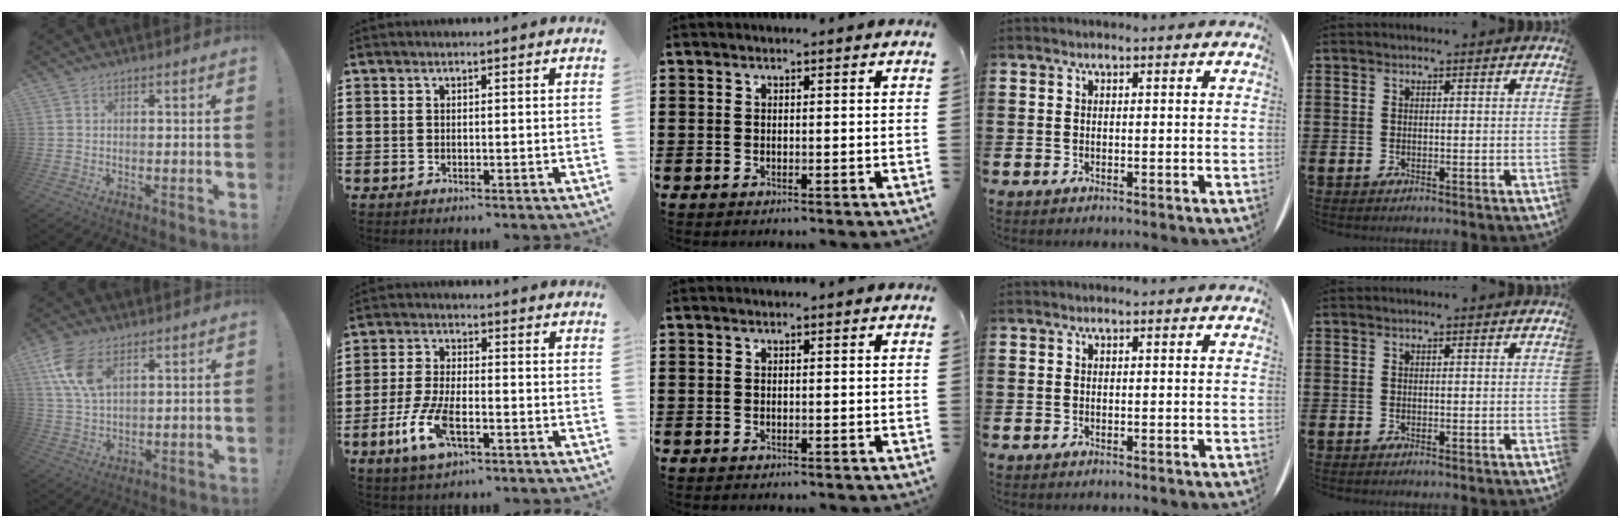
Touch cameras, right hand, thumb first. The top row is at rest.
{"thumb": {"total": 11.0, "force": [5.5, 5.9, 7.4], "torque": [-0.154, -0.009, 0.105]}, "index": {"total": 8.0, "force": [-3.3, 2.9, 6.7], "torque": [-0.154, -0.017, -0.062]}}